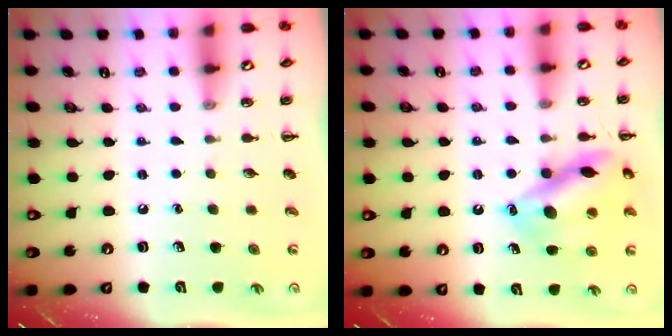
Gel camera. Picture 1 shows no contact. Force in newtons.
{"total": 14.4, "press": 14.4, "slide": 0.7}